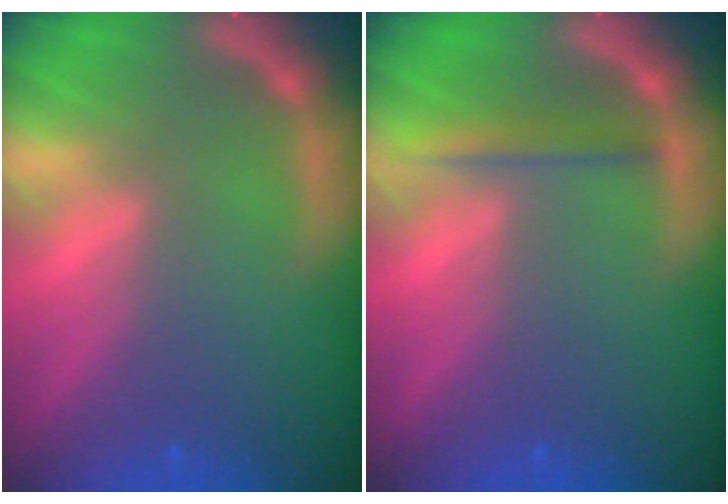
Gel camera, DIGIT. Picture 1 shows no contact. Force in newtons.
{"total": 2.0}